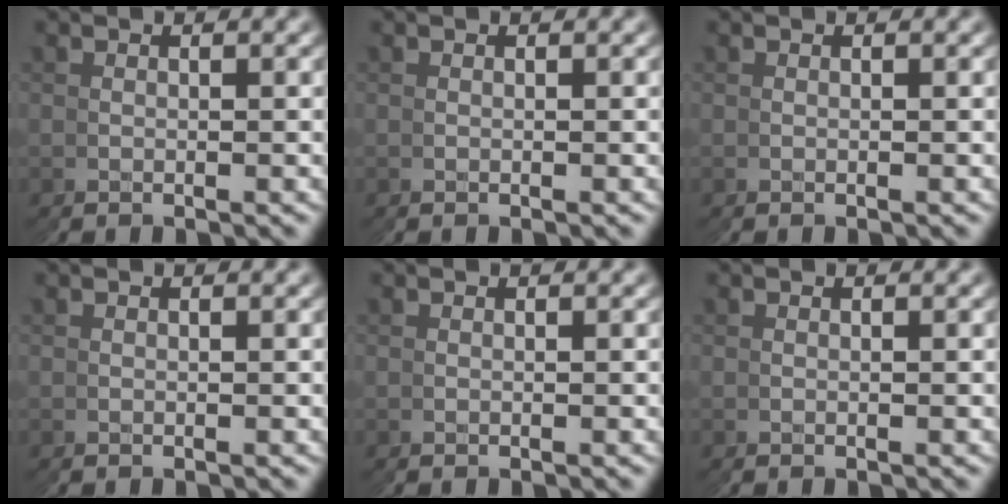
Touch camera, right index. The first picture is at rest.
{"total": 0.0}
{"total": 0.0}
{"total": 0.0}
{"total": 0.0}
{"total": 0.0}